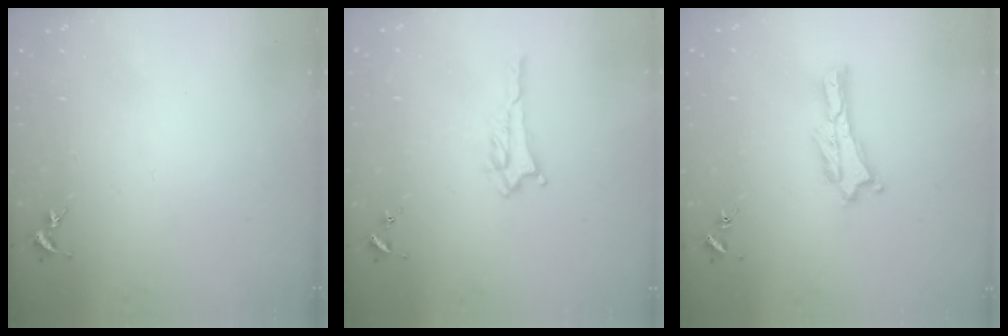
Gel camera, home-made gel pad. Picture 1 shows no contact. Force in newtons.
{"total": 2.8, "press": 2.8, "slide": 0.3}
{"total": 0.7, "press": 0.7, "slide": 0.2}